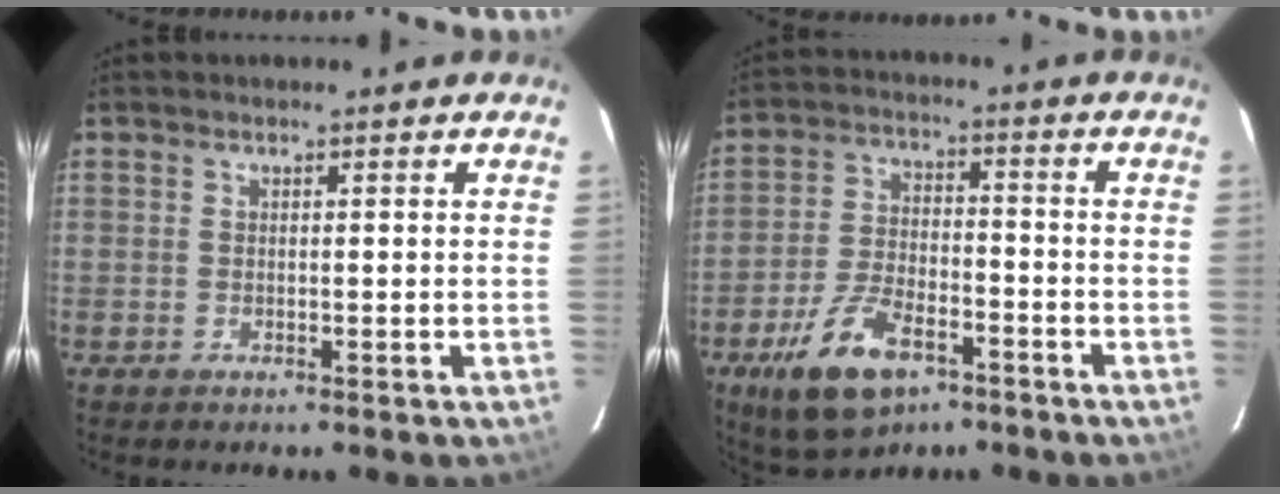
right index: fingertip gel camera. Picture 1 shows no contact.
{"total": 13.4, "force": [-7.7, 6.3, 8.9], "torque": [-0.191, -0.010, -0.135]}